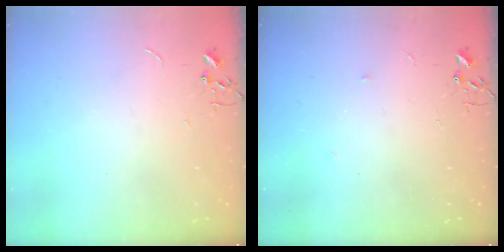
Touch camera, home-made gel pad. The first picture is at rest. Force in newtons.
{"total": 3.7, "press": 3.5, "slide": 1.2}